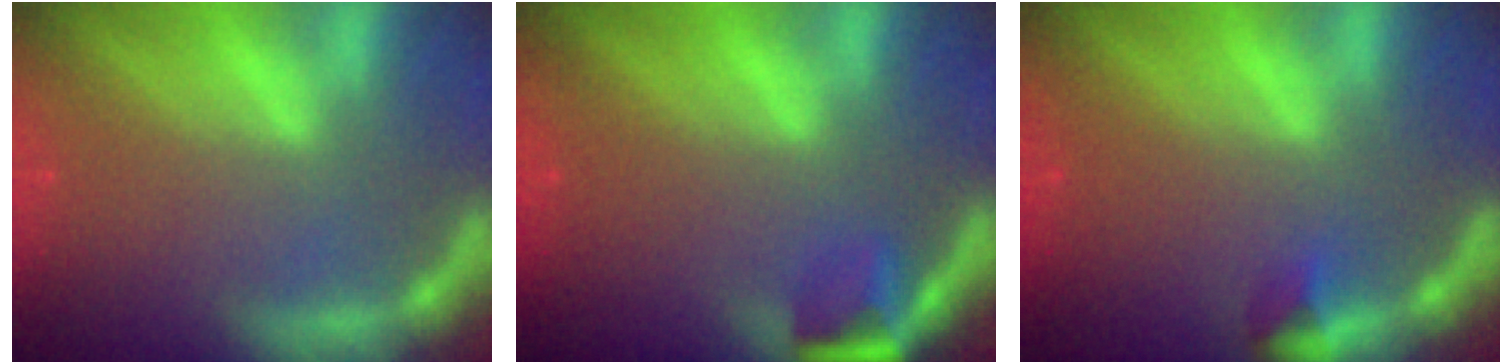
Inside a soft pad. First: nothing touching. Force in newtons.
{"total": 2.9}
{"total": 1.4}